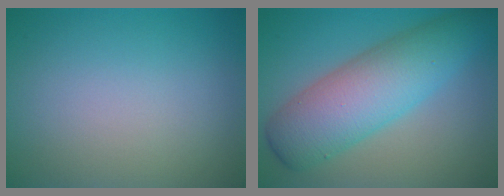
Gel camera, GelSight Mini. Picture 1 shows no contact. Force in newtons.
{"total": 8.0, "press": 8.0, "slide": 0.1}